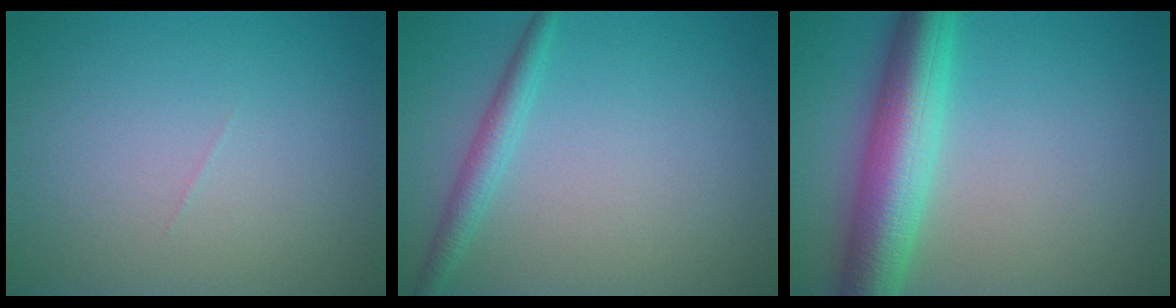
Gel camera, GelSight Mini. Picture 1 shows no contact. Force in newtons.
{"total": 2.1, "press": 2.1, "slide": 0.1}
{"total": 7.5, "press": 7.5, "slide": 0.1}